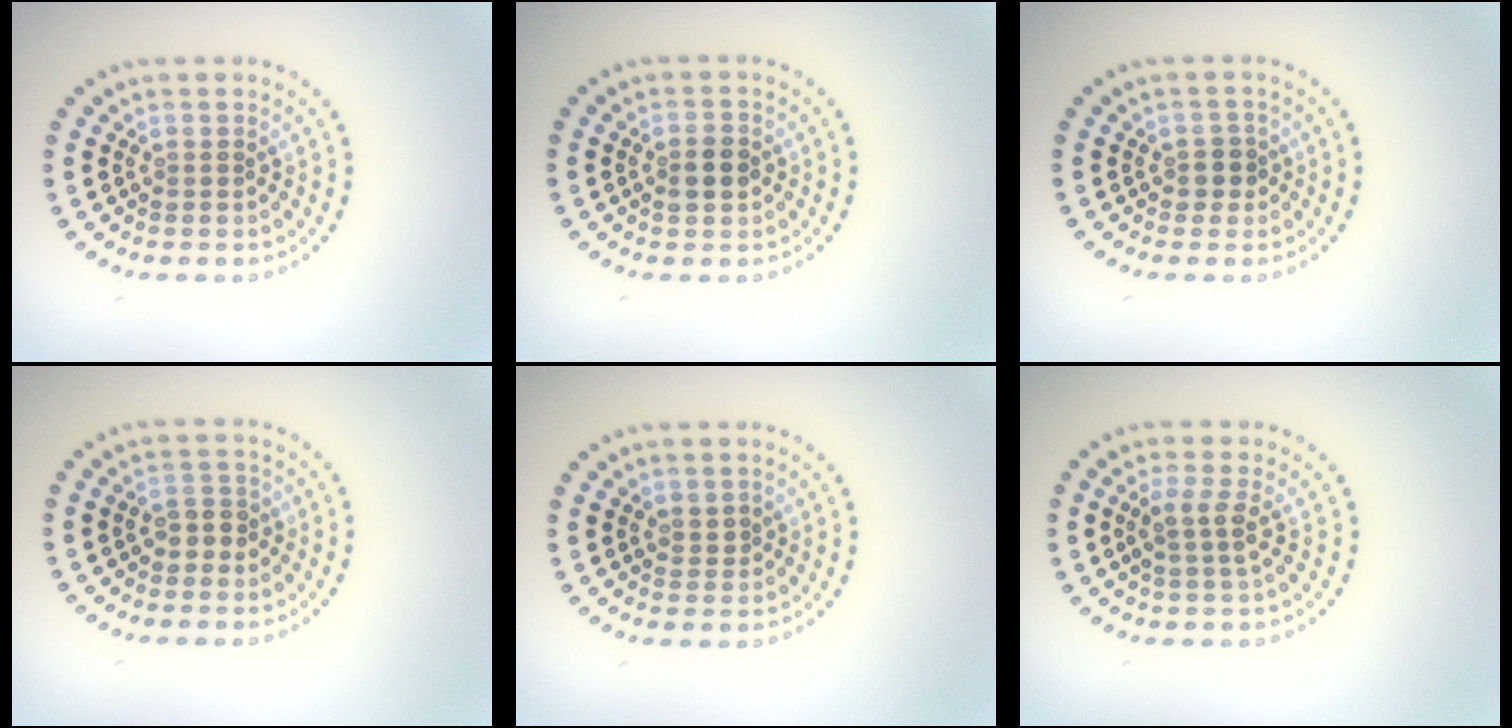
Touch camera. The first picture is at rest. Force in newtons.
{"total": 2.6, "press": 2.6, "slide": 0.1}
{"total": 1.4, "press": 1.3, "slide": 0.7}
{"total": 1.9, "press": 1.8, "slide": 0.6}
{"total": 0.7, "press": 0.5, "slide": 0.6}
{"total": 2.1, "press": 1.6, "slide": 1.3}